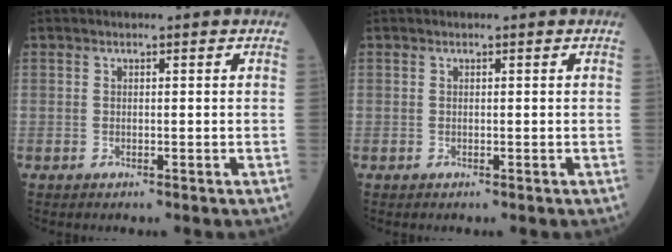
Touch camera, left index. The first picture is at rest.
{"total": 0.0}